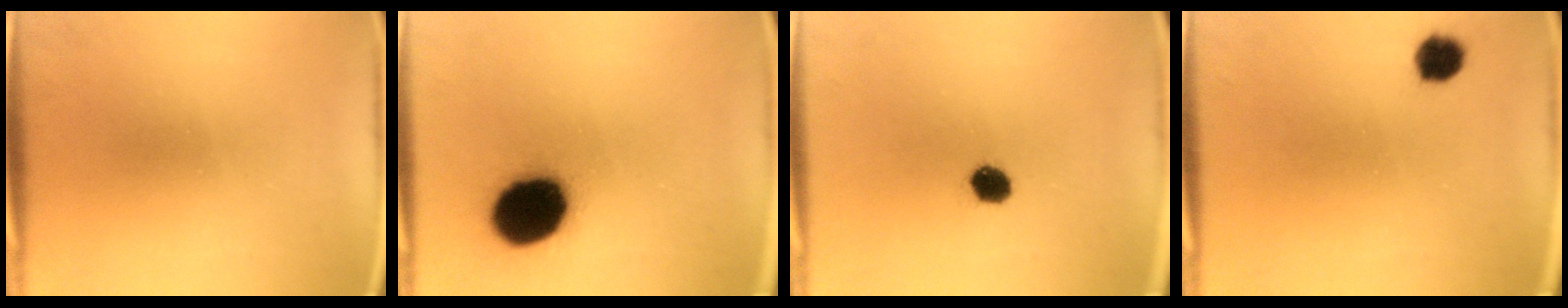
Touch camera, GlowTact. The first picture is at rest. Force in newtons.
{"total": 18.9}
{"total": 4.3}
{"total": 4.1}